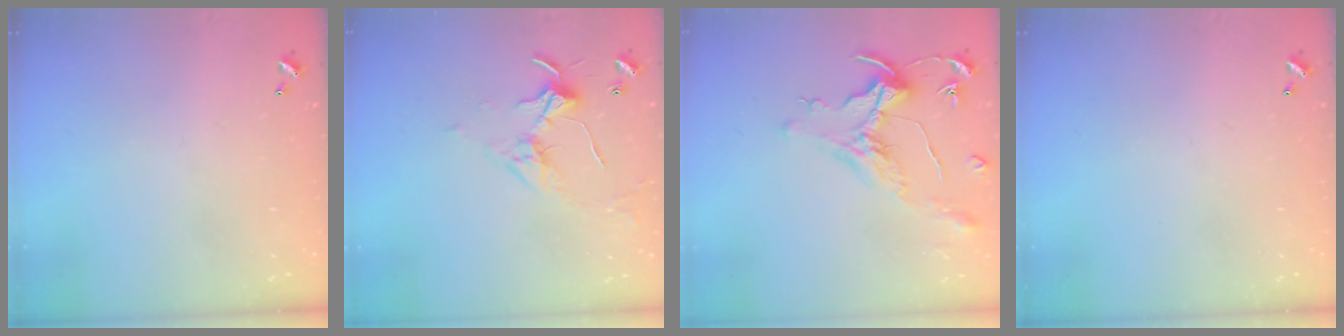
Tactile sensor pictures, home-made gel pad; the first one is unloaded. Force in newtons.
{"total": 4.2, "press": 4.2, "slide": 0.4}
{"total": 1.6, "press": 1.4, "slide": 0.7}
{"total": 0.0}